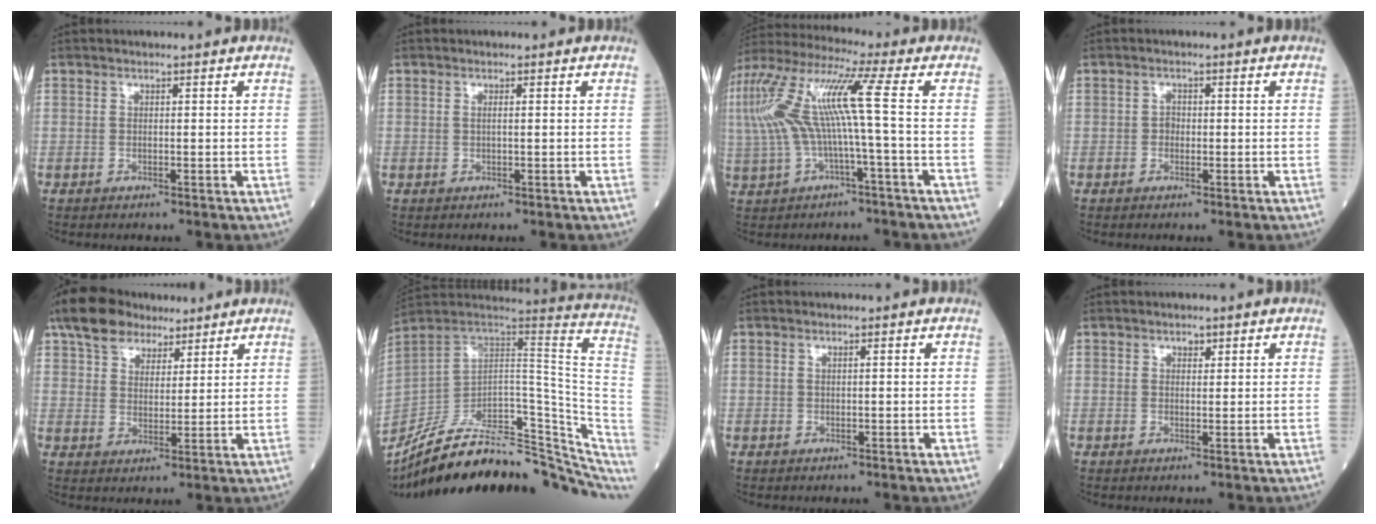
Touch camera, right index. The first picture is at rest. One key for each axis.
{"total": 0.5, "fx": 0.1, "fy": 0.0, "fz": 0.5, "tx": -0.013, "ty": 0.000, "tz": 0.001}
{"total": 13.4, "fx": 0.0, "fy": 0.6, "fz": 13.4, "tx": -0.291, "ty": 0.040, "tz": -0.003}
{"total": 1.1, "fx": -0.2, "fy": 0.9, "fz": 0.6, "tx": -0.006, "ty": 0.004, "tz": -0.006}
{"total": 9.7, "fx": 7.1, "fy": 5.3, "fz": 3.9, "tx": -0.070, "ty": 0.033, "tz": 0.126}
{"total": 28.7, "fx": -22.9, "fy": 8.0, "fz": 15.4, "tx": -0.174, "ty": 0.006, "tz": -0.329}
{"total": 0.0}
{"total": 1.0, "fx": 0.6, "fy": 0.6, "fz": 0.5, "tx": -0.005, "ty": -0.004, "tz": 0.008}